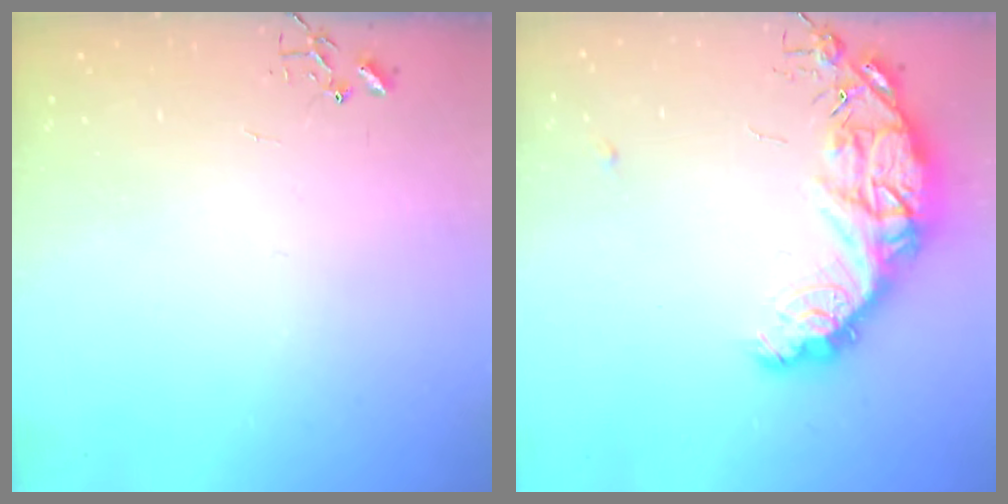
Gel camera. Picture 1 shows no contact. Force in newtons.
{"total": 17.0, "press": 16.9, "slide": 1.3}